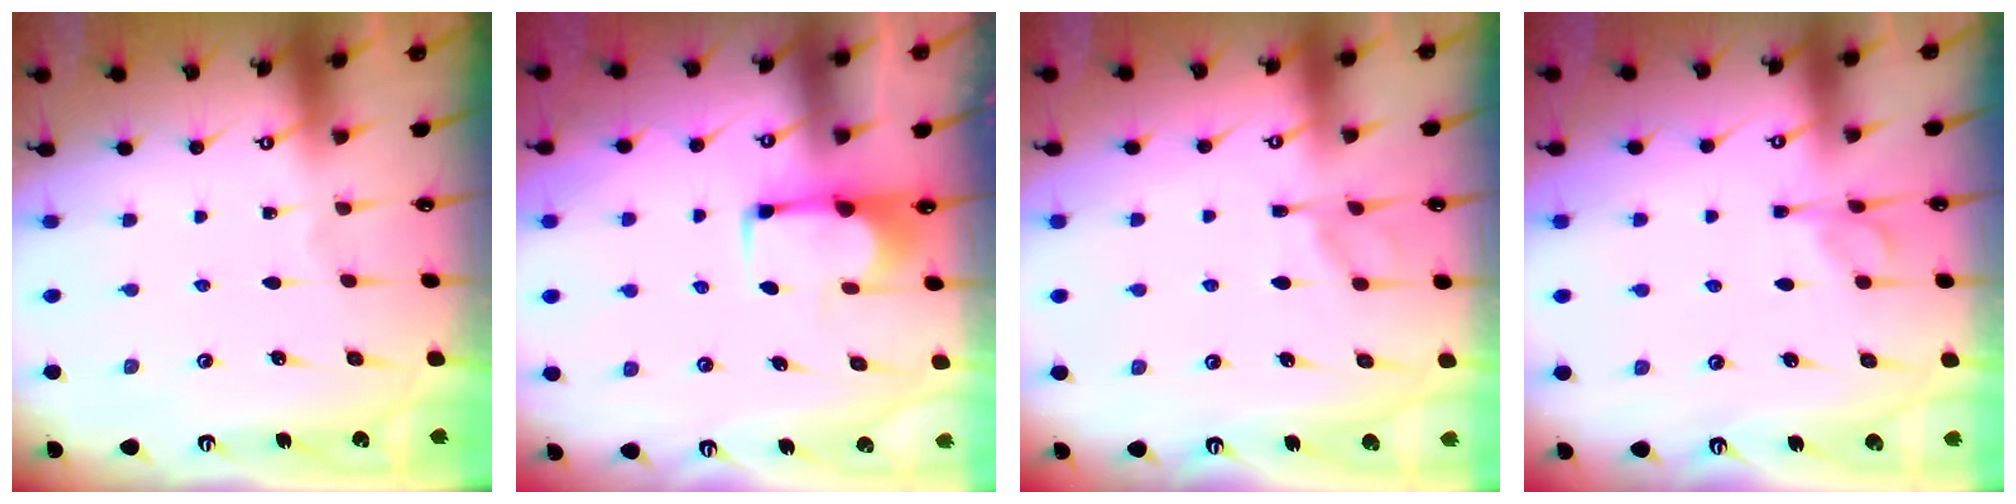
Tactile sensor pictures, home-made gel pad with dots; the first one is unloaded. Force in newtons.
{"total": 1.1, "press": 1.1, "slide": 0.0}
{"total": 7.7, "press": 7.7, "slide": 0.6}
{"total": 4.4, "press": 4.4, "slide": 0.6}